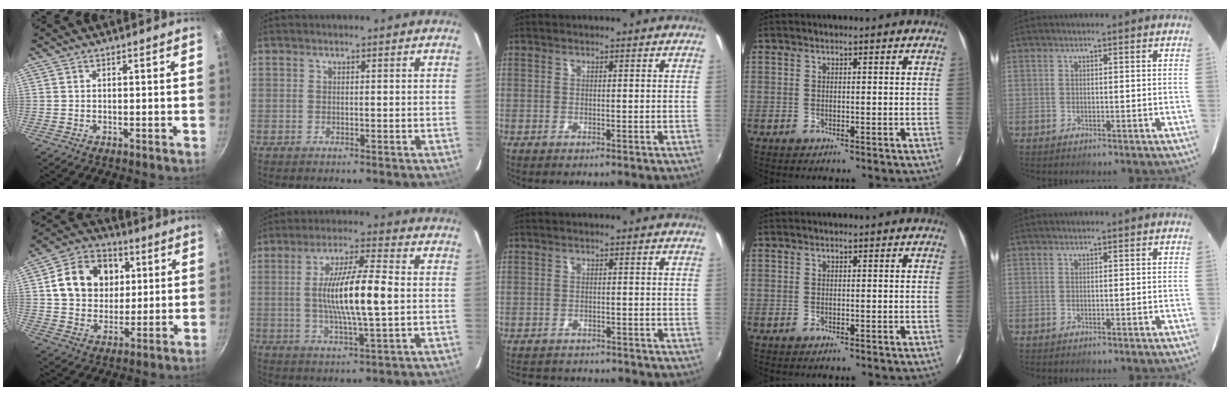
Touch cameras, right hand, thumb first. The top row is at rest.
{"thumb": {"total": 15.4, "force": [3.6, 12.4, 8.3], "torque": [-0.116, 0.009, 0.056]}, "index": {"total": 13.2, "force": [0.0, 1.9, 13.0], "torque": [-0.237, -0.001, -0.001]}, "middle": {"total": 8.0, "force": [-7.3, 2.4, 2.2], "torque": [-0.058, -0.008, -0.107]}}